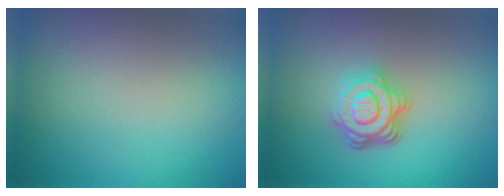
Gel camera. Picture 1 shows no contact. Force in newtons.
{"total": 4.6, "press": 3.3, "slide": 3.1}